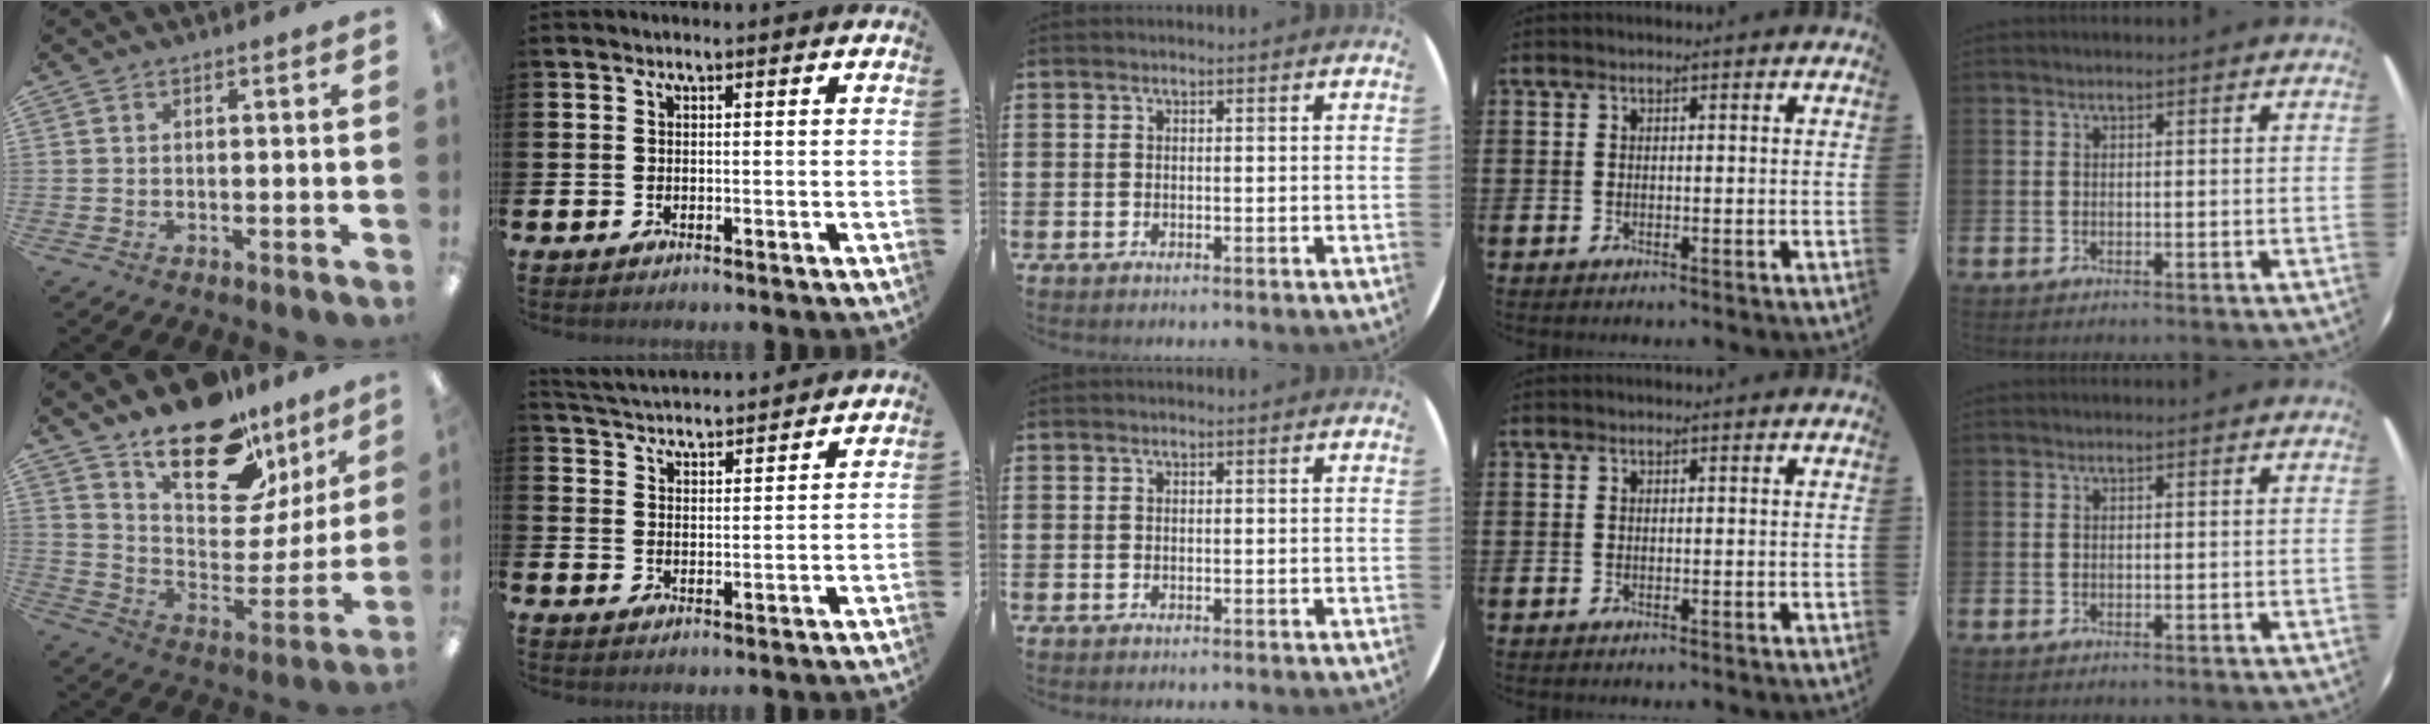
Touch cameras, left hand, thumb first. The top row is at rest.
{"thumb": {"total": 19.7, "force": [15.0, 8.9, 9.3], "torque": [-0.145, -0.110, 0.262]}, "index": {"total": 4.3, "force": [4.3, 0.4, -0.2], "torque": [-0.020, -0.032, 0.076]}}